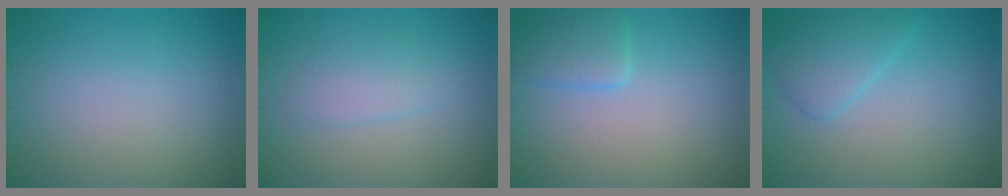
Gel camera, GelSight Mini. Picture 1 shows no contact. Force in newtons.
{"total": 2.0, "press": 1.9, "slide": 0.1}
{"total": 2.6, "press": 2.5, "slide": 0.2}
{"total": 2.9, "press": 2.9, "slide": 0.1}